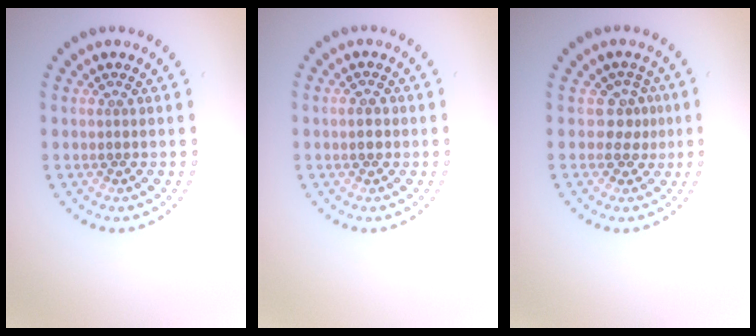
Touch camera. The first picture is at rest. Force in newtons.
{"total": 1.2, "press": 1.2, "slide": 0.1}
{"total": 2.2, "press": 1.4, "slide": 1.7}